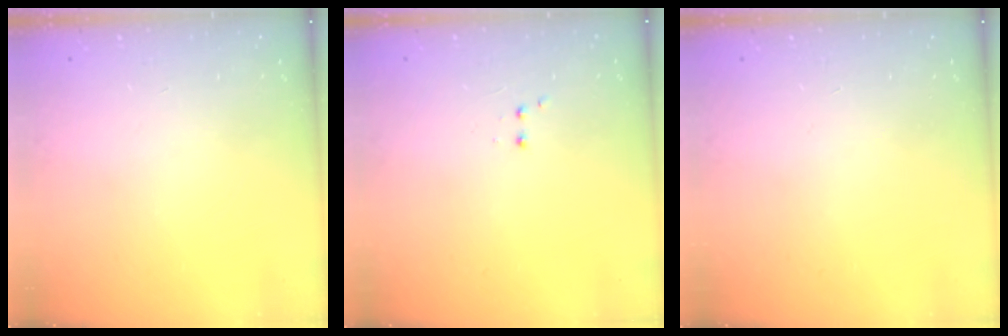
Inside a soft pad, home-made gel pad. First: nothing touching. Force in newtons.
{"total": 2.0, "press": 1.8, "slide": 0.9}
{"total": 0.0}